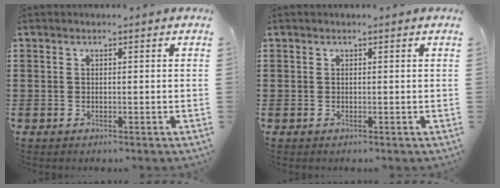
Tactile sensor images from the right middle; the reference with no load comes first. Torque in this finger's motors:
{"motor_torque": [0.37, -0.61, -0.01, 0.01]}